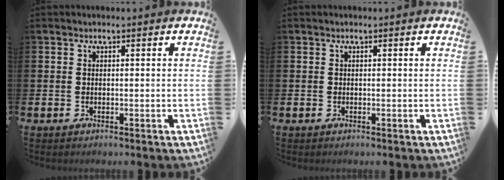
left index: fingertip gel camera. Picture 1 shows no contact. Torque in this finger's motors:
{"motor_torque": [-0.03, 0.04, 0.00, 0.00]}